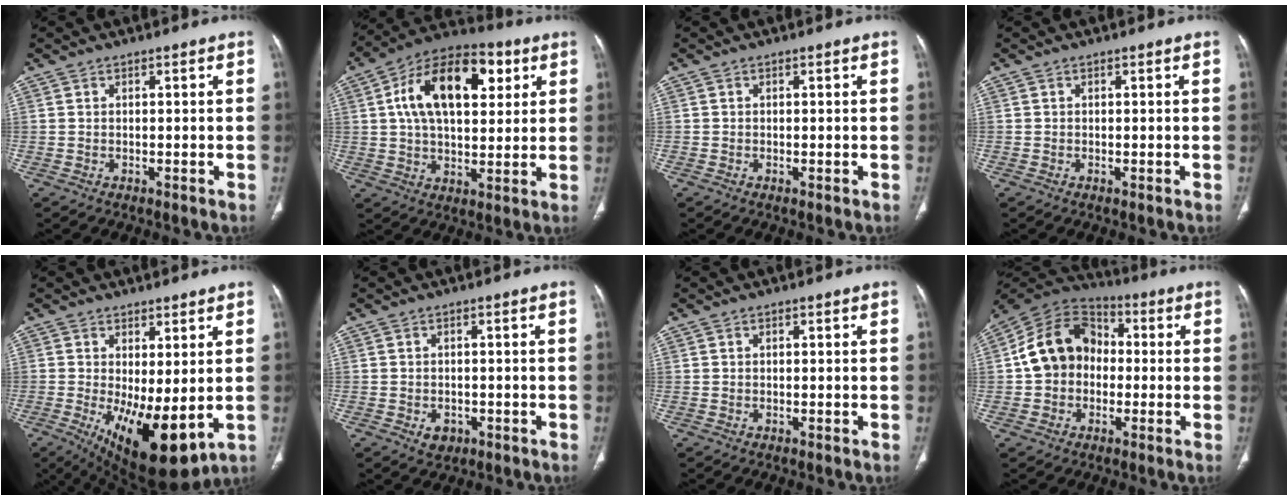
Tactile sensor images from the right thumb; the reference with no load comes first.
{"total": 19.6, "force": [5.7, 11.0, 15.2], "torque": [-0.223, 0.009, 0.085]}
{"total": 0.0}
{"total": 0.0}
{"total": 13.9, "force": [-2.1, 5.4, 12.6], "torque": [-0.202, -0.029, -0.011]}
{"total": 2.7, "force": [-1.0, 2.1, 1.4], "torque": [-0.012, 0.003, -0.007]}
{"total": 0.0}
{"total": 13.9, "force": [-0.1, 11.2, 8.1], "torque": [-0.123, 0.037, -0.016]}